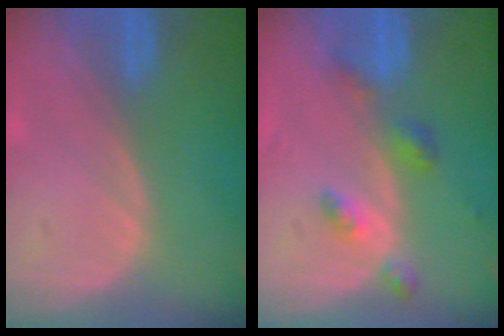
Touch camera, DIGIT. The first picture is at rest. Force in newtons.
{"total": 4.2, "press": 3.9, "slide": 1.6}